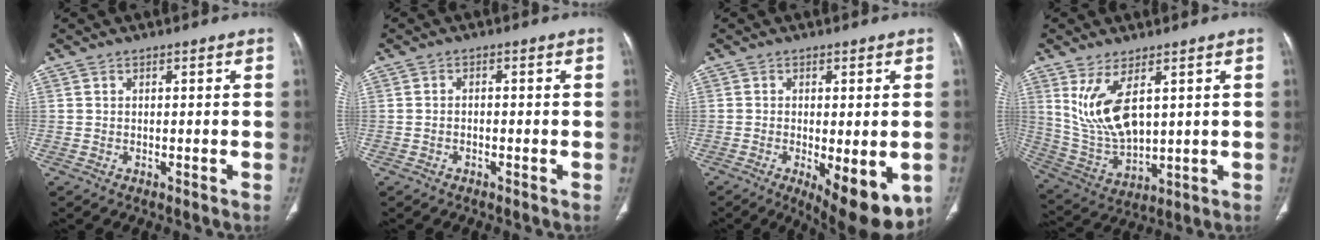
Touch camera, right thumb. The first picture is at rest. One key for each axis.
{"total": 1.0, "fx": -0.4, "fy": 0.6, "fz": 0.6, "tx": -0.010, "ty": 0.006, "tz": -0.009}
{"total": 12.5, "fx": -4.3, "fy": 4.6, "fz": 10.8, "tx": -0.135, "ty": -0.018, "tz": -0.052}
{"total": 11.6, "fx": 4.3, "fy": 5.3, "fz": 9.3, "tx": -0.177, "ty": -0.027, "tz": 0.104}